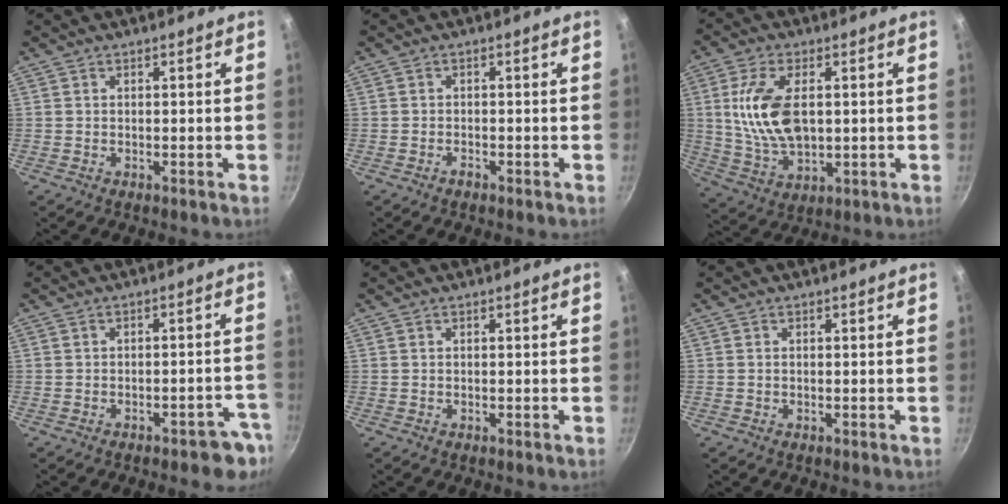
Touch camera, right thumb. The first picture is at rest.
{"total": 1.2, "force": [-0.9, 0.6, 0.5], "torque": [-0.009, 0.011, -0.017]}
{"total": 13.3, "force": [1.8, 7.3, 10.9], "torque": [-0.201, -0.008, 0.040]}
{"total": 5.8, "force": [-3.9, 2.8, 3.3], "torque": [0.009, 0.047, -0.031]}
{"total": 0.0}
{"total": 0.0}